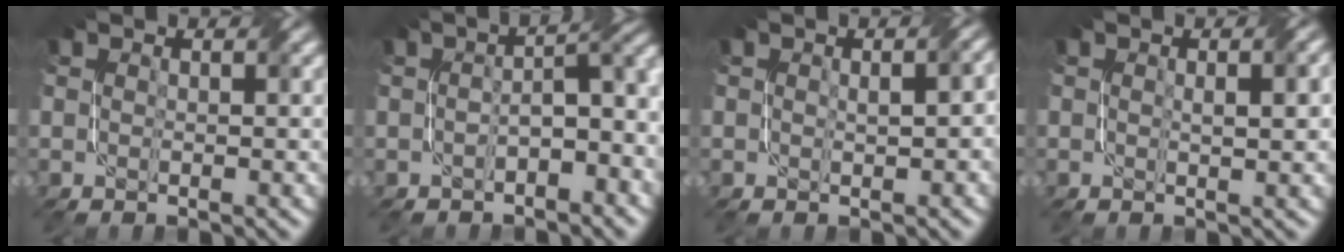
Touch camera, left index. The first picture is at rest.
{"total": 4.5, "force": [-1.1, 1.8, 3.9], "torque": [-0.053, 0.010, -0.021]}
{"total": 2.2, "force": [0.1, 0.7, 2.1], "torque": [-0.034, 0.005, 0.005]}
{"total": 2.6, "force": [0.2, 0.5, 2.5], "torque": [-0.039, 0.004, 0.003]}